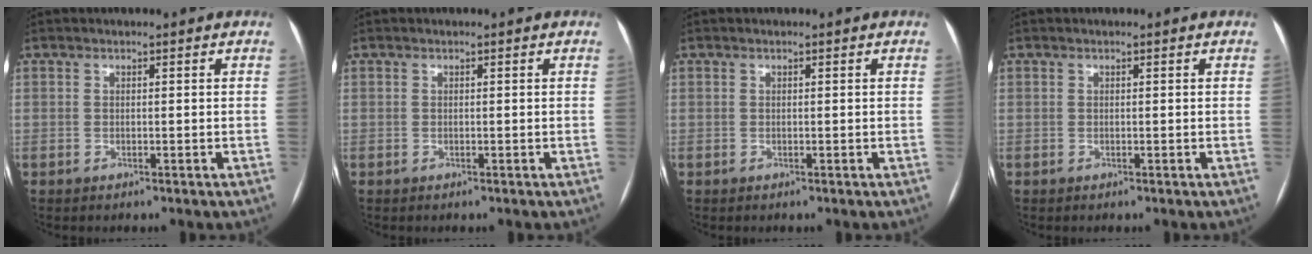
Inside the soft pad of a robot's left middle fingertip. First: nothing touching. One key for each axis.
{"total": 0.0}
{"total": 0.0}
{"total": 0.0}